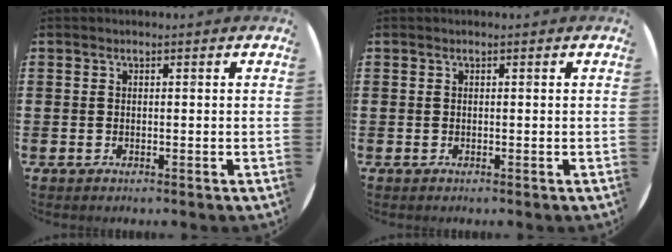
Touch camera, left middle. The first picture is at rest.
{"total": 0.0}